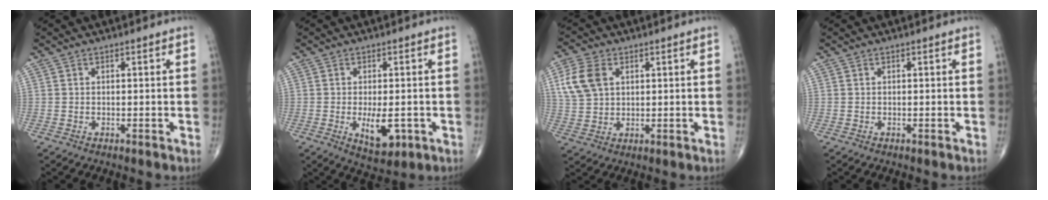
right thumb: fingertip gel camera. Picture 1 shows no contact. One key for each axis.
{"total": 6.8, "fx": -1.6, "fy": 3.2, "fz": 5.8, "tx": -0.083, "ty": -0.010, "tz": -0.017}
{"total": 8.2, "fx": 2.7, "fy": 5.7, "fz": 5.4, "tx": -0.108, "ty": 0.000, "tz": 0.056}
{"total": 0.0}